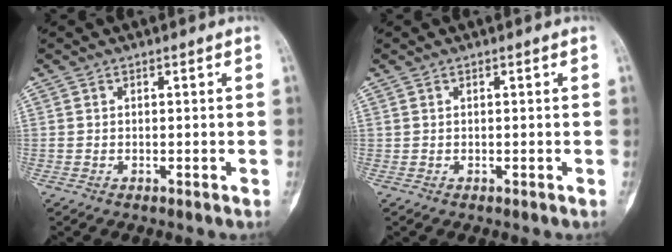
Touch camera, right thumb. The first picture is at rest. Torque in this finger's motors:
{"motor_torque": [0.00, -0.10, 0.02, -0.18, 0.02]}